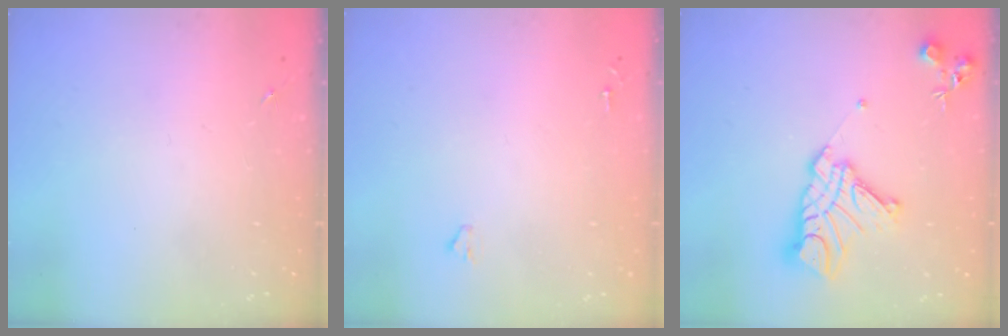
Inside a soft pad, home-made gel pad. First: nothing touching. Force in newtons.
{"total": 0.9, "press": 0.9, "slide": 0.1}
{"total": 16.4, "press": 16.3, "slide": 1.4}